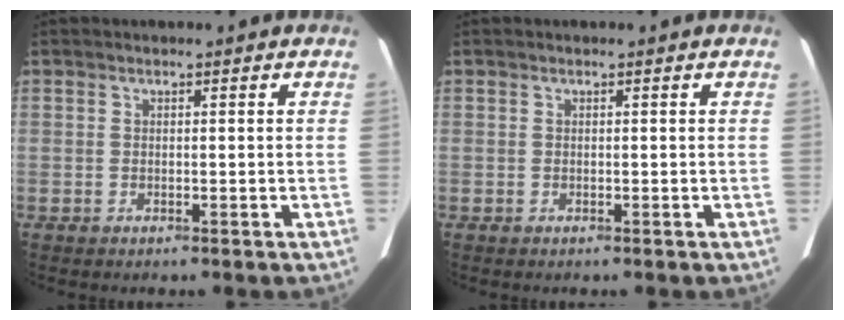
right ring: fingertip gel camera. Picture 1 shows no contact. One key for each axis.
{"total": 0.0}